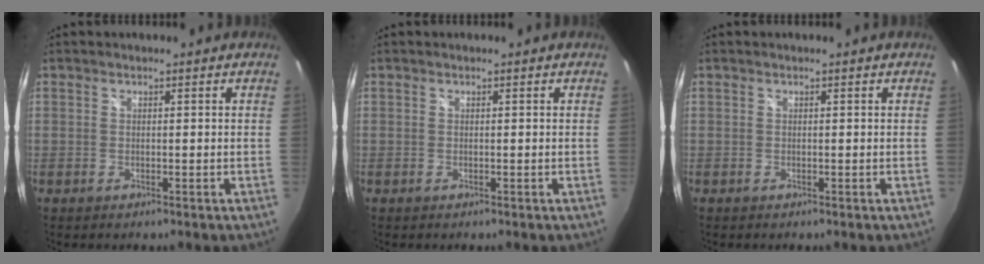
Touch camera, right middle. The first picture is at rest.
{"total": 0.0}
{"total": 0.0}